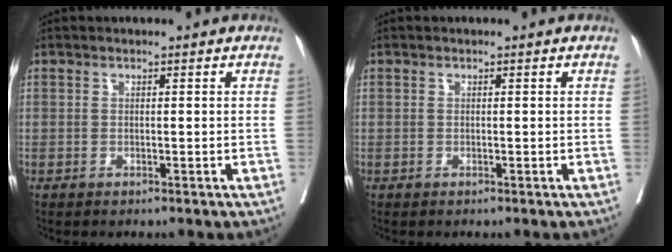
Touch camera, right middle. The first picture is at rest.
{"total": 0.0}